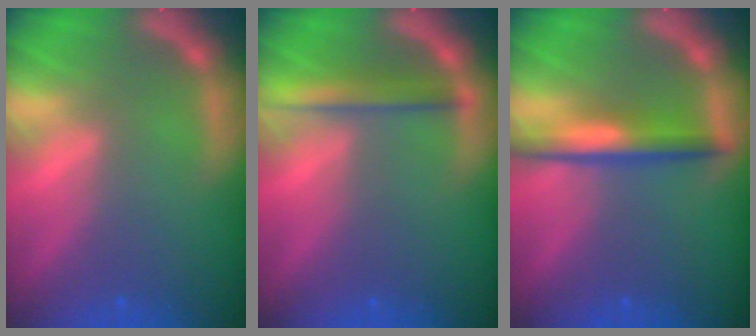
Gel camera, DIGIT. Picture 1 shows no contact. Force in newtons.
{"total": 2.9}
{"total": 4.0}